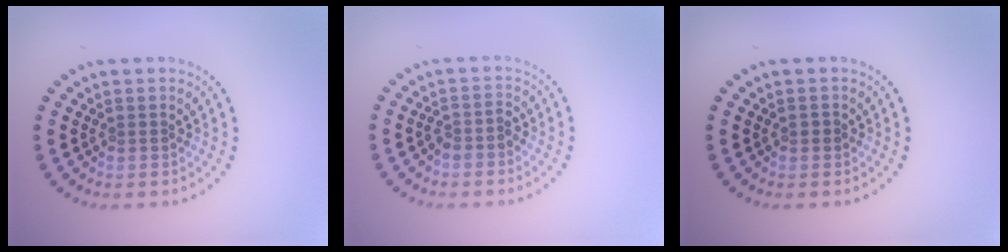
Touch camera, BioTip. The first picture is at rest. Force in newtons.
{"total": 1.5, "press": 1.3, "slide": 0.8}
{"total": 0.9, "press": 0.8, "slide": 0.2}